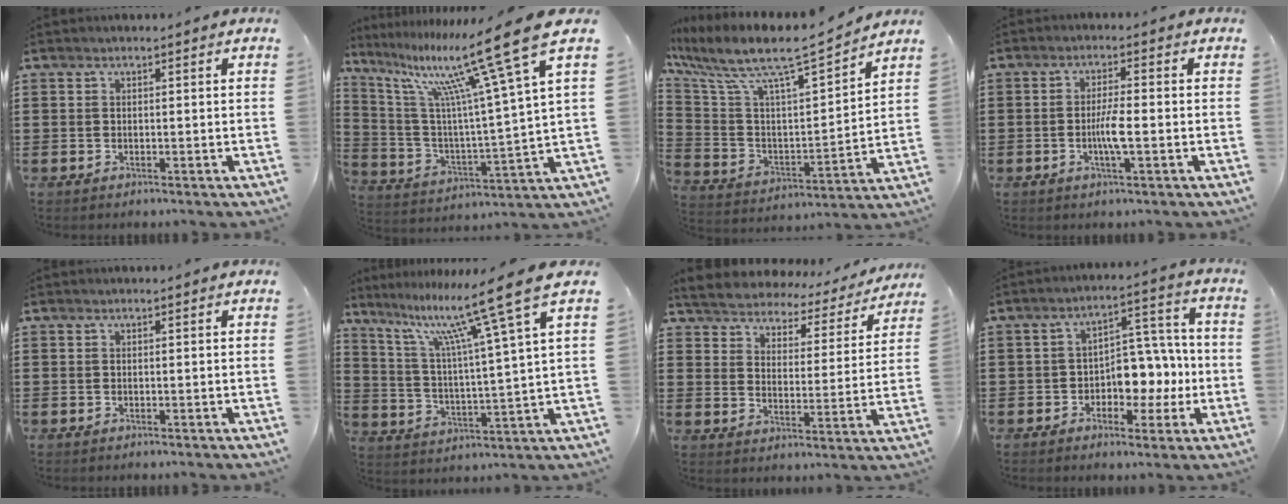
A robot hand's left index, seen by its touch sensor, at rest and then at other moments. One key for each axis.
{"total": 17.3, "fx": 11.6, "fy": 1.6, "fz": 12.7, "tx": -0.255, "ty": -0.068, "tz": 0.181}
{"total": 8.9, "fx": 7.3, "fy": 1.1, "fz": 5.1, "tx": -0.132, "ty": -0.056, "tz": 0.115}
{"total": 4.3, "fx": -0.9, "fy": 0.5, "fz": 4.2, "tx": -0.087, "ty": -0.005, "tz": -0.022}
{"total": 0.0}
{"total": 13.1, "fx": 9.2, "fy": -0.2, "fz": 9.4, "tx": -0.188, "ty": -0.053, "tz": 0.138}
{"total": 3.6, "fx": 3.6, "fy": 0.3, "fz": -0.6, "tx": -0.017, "ty": -0.034, "tz": 0.054}
{"total": 6.7, "fx": -1.5, "fy": 5.1, "fz": 4.0, "tx": -0.065, "ty": 0.005, "tz": -0.031}